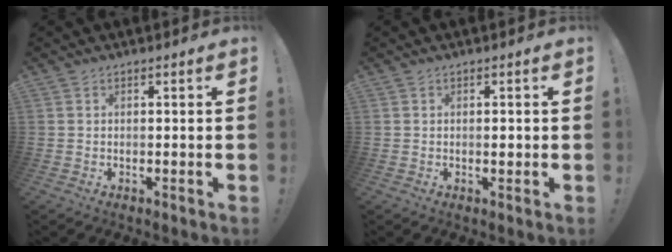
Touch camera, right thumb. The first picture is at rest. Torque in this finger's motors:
{"motor_torque": [0.38, -0.16, -0.02, -0.04, 0.00]}